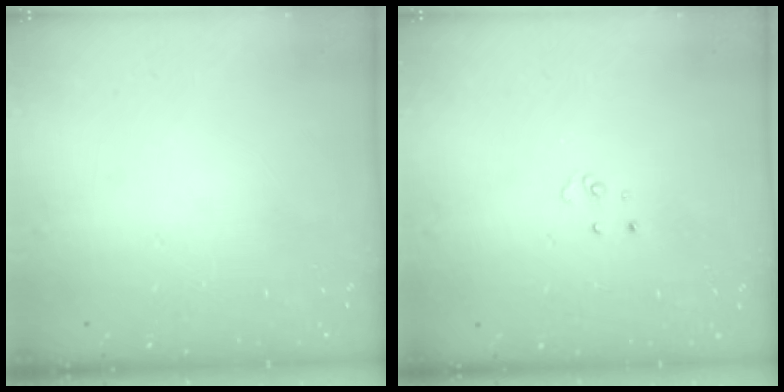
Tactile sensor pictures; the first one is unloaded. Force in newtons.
{"total": 2.9, "press": 2.9, "slide": 0.2}